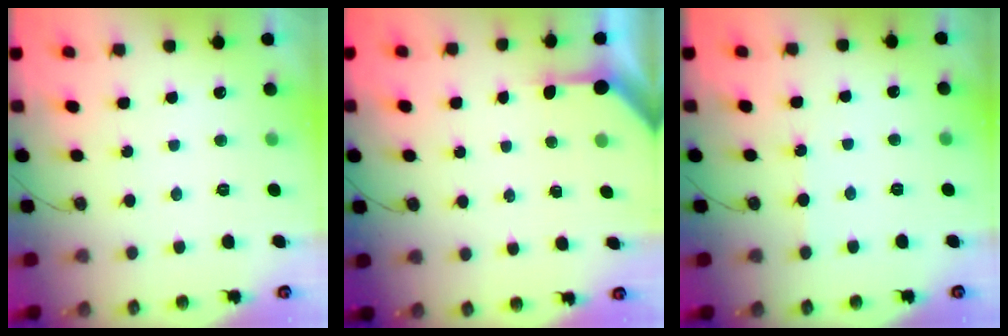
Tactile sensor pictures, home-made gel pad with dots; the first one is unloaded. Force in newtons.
{"total": 3.2, "press": 3.2, "slide": 0.4}
{"total": 1.3, "press": 1.2, "slide": 0.3}